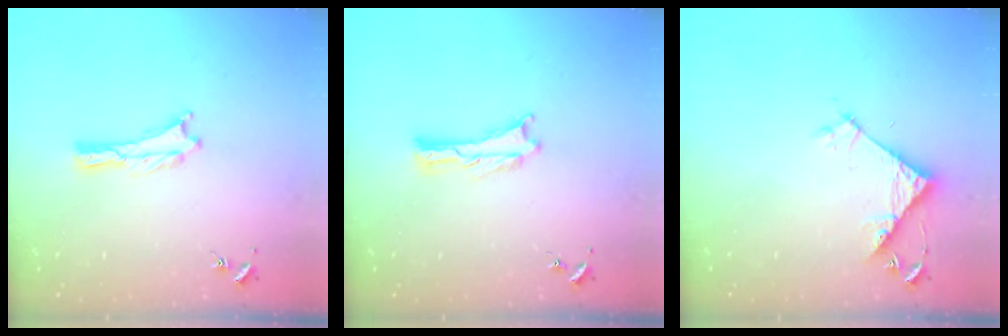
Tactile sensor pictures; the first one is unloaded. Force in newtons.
{"total": 0.0}
{"total": 5.8, "press": 5.8, "slide": 0.2}